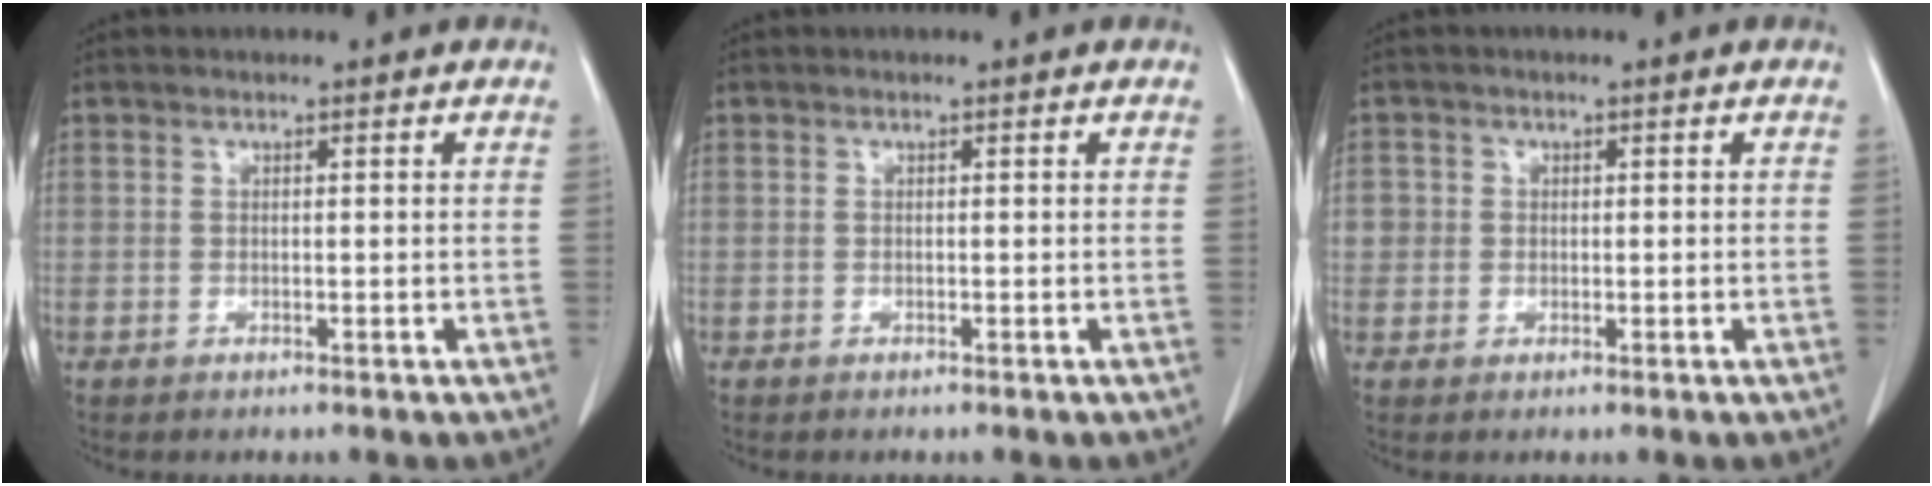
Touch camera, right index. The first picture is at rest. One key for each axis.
{"total": 0.0}
{"total": 2.3, "fx": 0.1, "fy": 2.2, "fz": 0.5, "tx": 0.000, "ty": 0.008, "tz": 0.003}